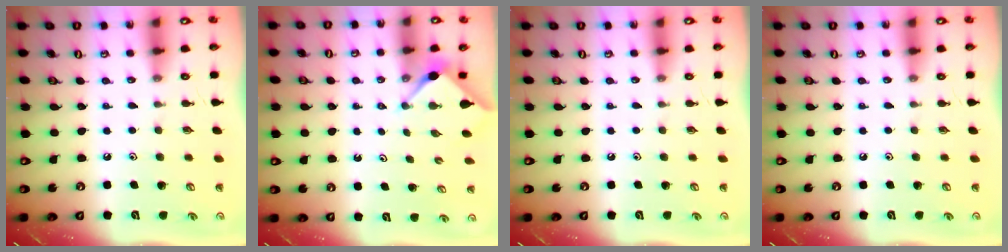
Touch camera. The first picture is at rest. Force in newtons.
{"total": 3.0, "press": 3.0, "slide": 0.4}
{"total": 0.0}
{"total": 0.0}